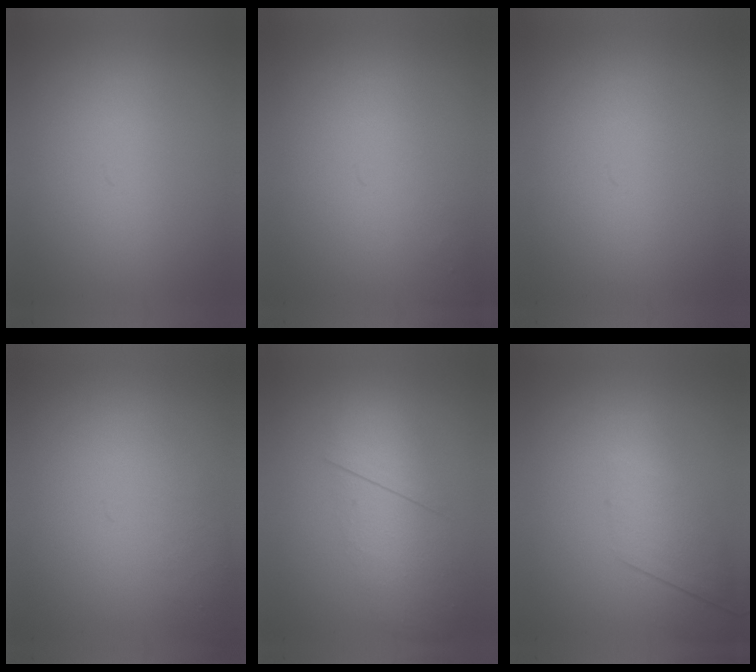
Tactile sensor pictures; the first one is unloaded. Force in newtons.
{"total": 1.1}
{"total": 0.0}
{"total": 1.4}
{"total": 3.0}
{"total": 2.2}